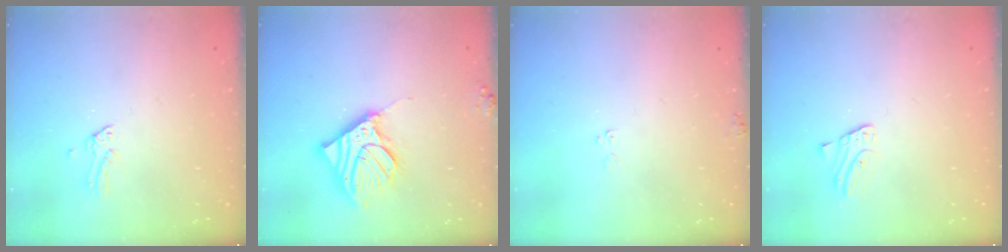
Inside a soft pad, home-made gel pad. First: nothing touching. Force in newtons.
{"total": 14.1, "press": 13.9, "slide": 2.6}
{"total": 5.2, "press": 5.2, "slide": 0.3}
{"total": 1.3, "press": 1.2, "slide": 0.1}